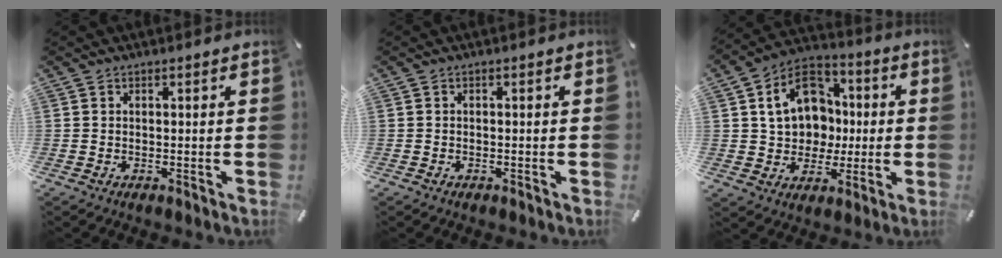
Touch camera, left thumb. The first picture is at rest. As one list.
[{"total": 0.5, "force": [-0.4, 0.4, 0.2], "torque": [-0.002, 0.002, -0.009]}, {"total": 15.1, "force": [1.6, 13.1, 7.4], "torque": [-0.125, 0.014, 0.035]}]